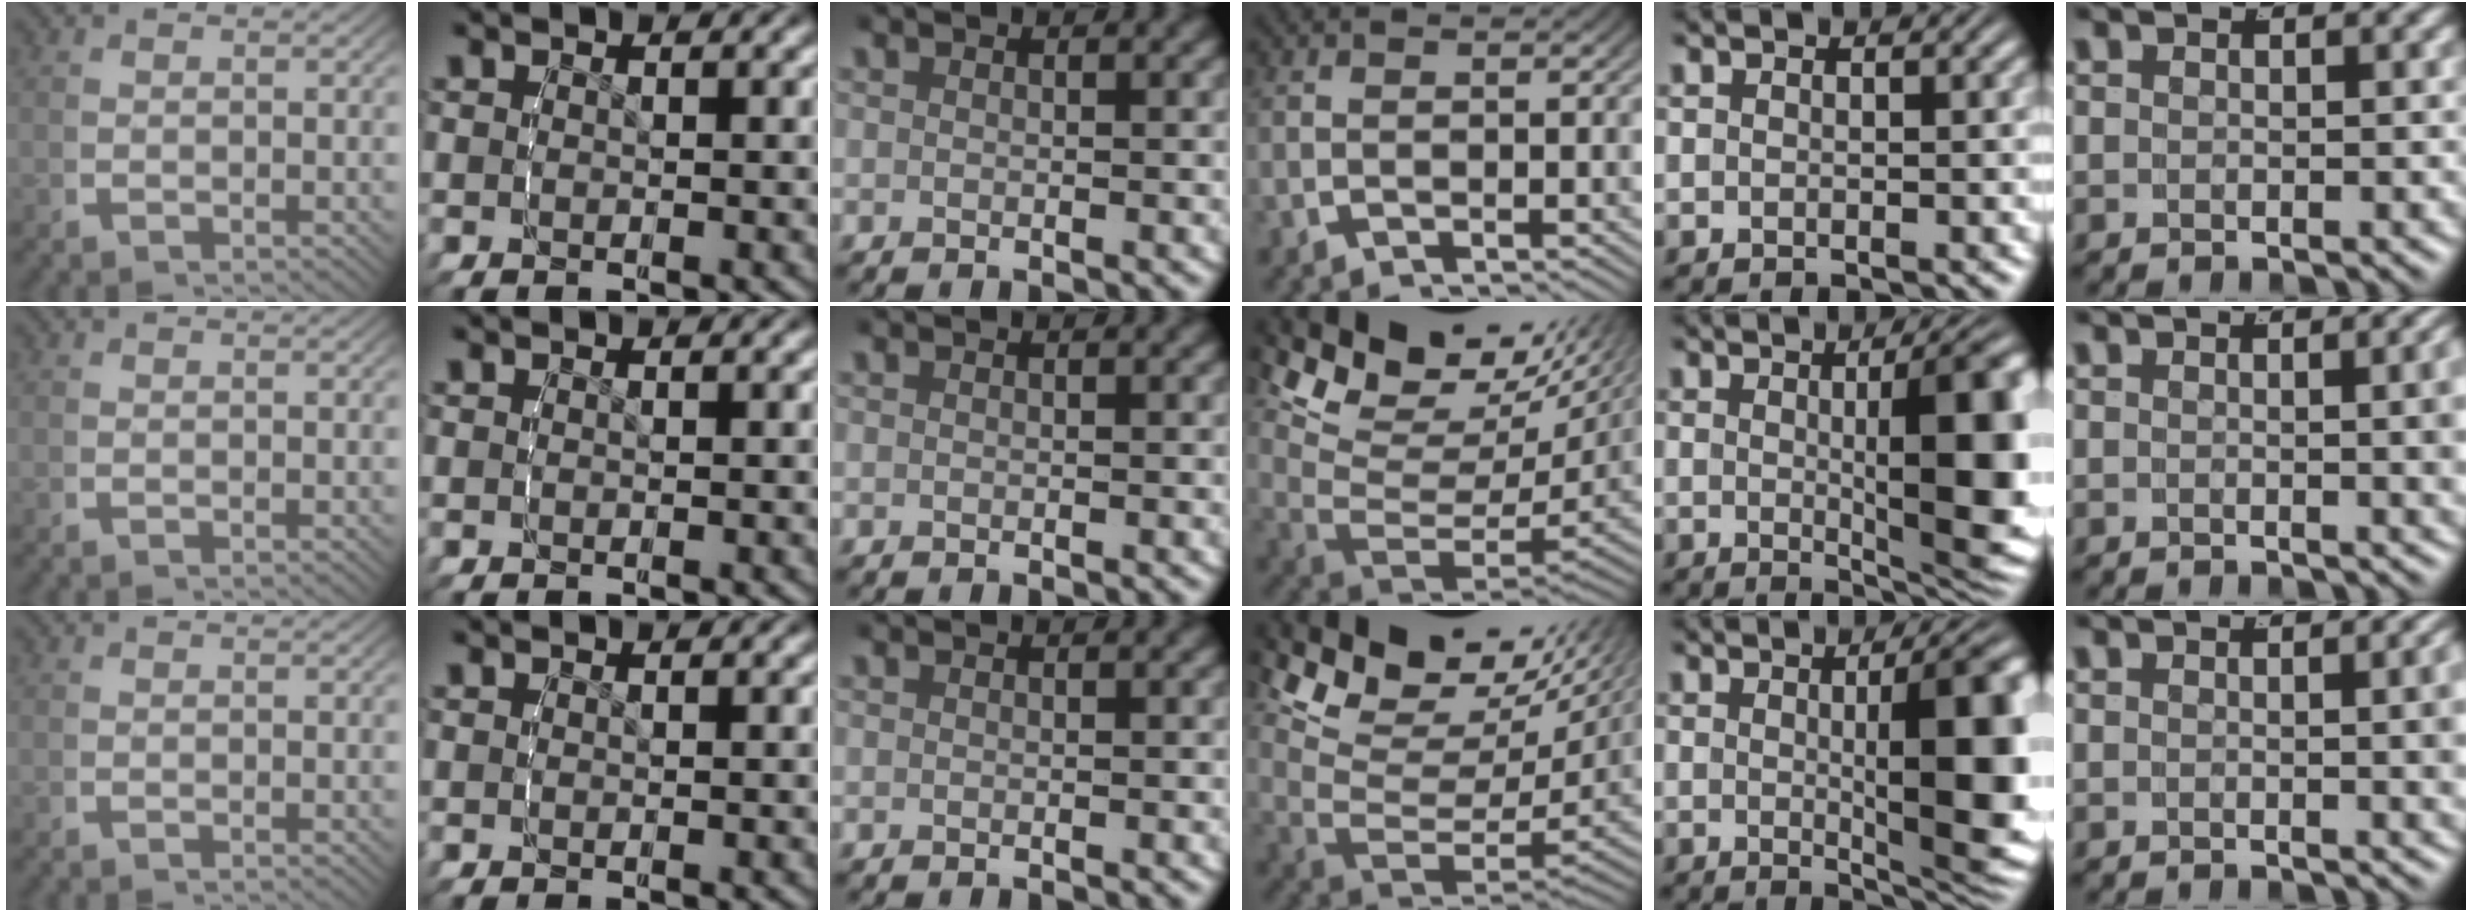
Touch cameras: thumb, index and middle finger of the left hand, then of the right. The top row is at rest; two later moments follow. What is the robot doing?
{"motion": "lift_and_place", "object": "screwdriver"}